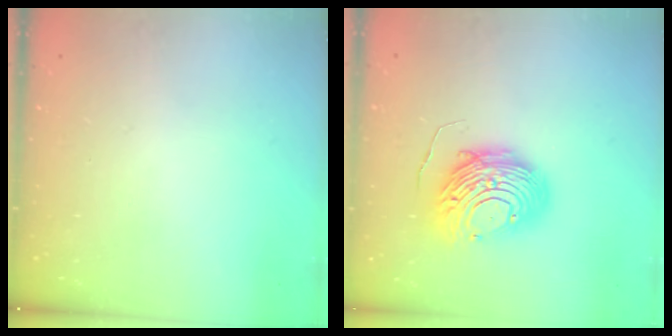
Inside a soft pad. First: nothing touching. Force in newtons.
{"total": 13.5, "press": 13.4, "slide": 1.0}